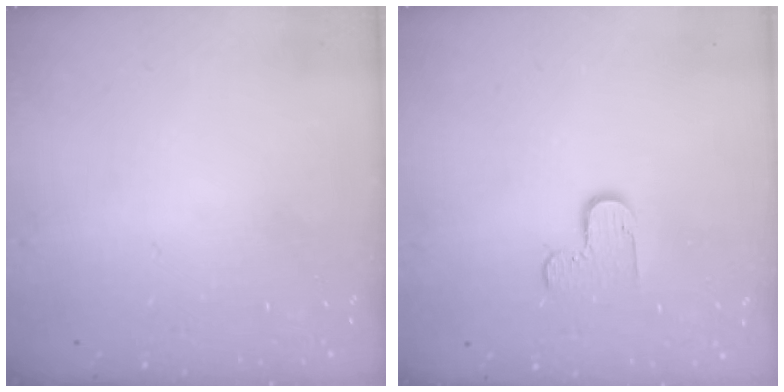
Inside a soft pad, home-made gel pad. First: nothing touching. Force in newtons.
{"total": 5.1, "press": 5.0, "slide": 0.5}